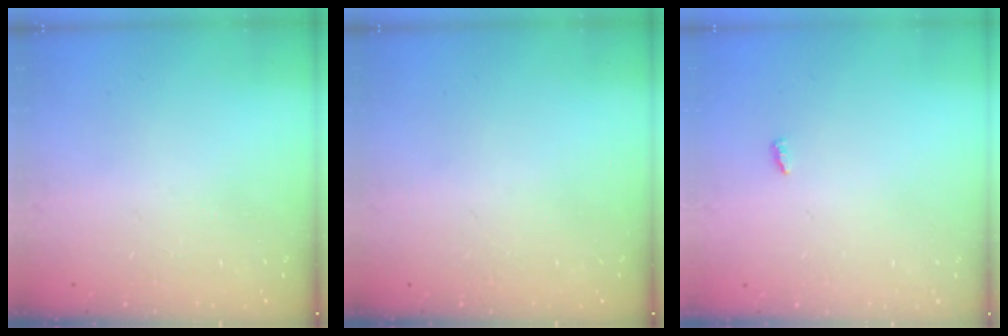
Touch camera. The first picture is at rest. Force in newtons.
{"total": 0.0}
{"total": 2.7, "press": 2.7, "slide": 0.2}